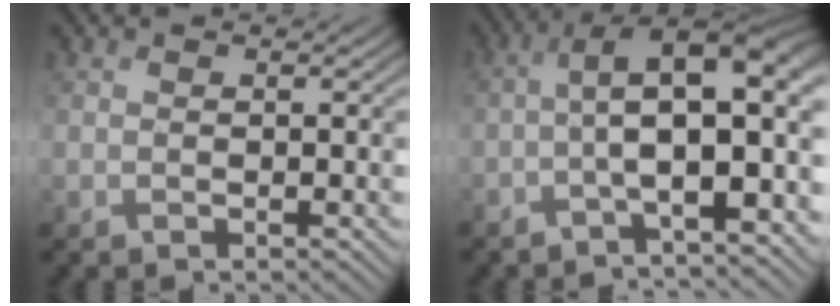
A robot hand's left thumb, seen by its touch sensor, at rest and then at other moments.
{"total": 10.8, "force": [-1.6, 3.7, 10.0], "torque": [-0.163, 0.015, -0.032]}